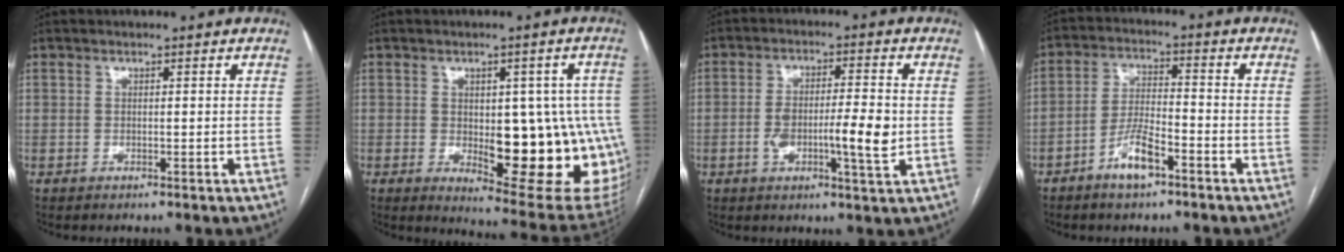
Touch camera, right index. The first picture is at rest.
{"total": 18.3, "force": [-2.7, 7.2, 16.6], "torque": [-0.145, 0.010, -0.008]}
{"total": 8.6, "force": [-1.4, 1.4, 8.4], "torque": [-0.146, 0.005, -0.023]}
{"total": 6.6, "force": [-4.0, 1.8, 4.9], "torque": [-0.102, 0.005, -0.075]}